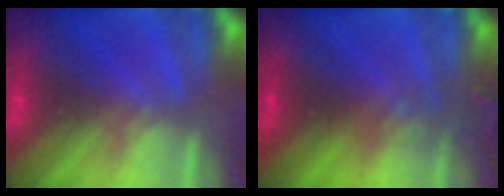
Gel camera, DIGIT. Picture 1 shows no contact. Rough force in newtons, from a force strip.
{"total": 2.9}